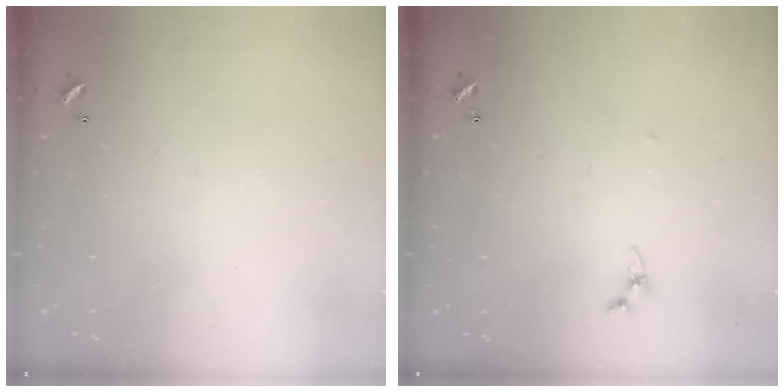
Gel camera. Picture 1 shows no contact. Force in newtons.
{"total": 3.4, "press": 3.4, "slide": 0.3}